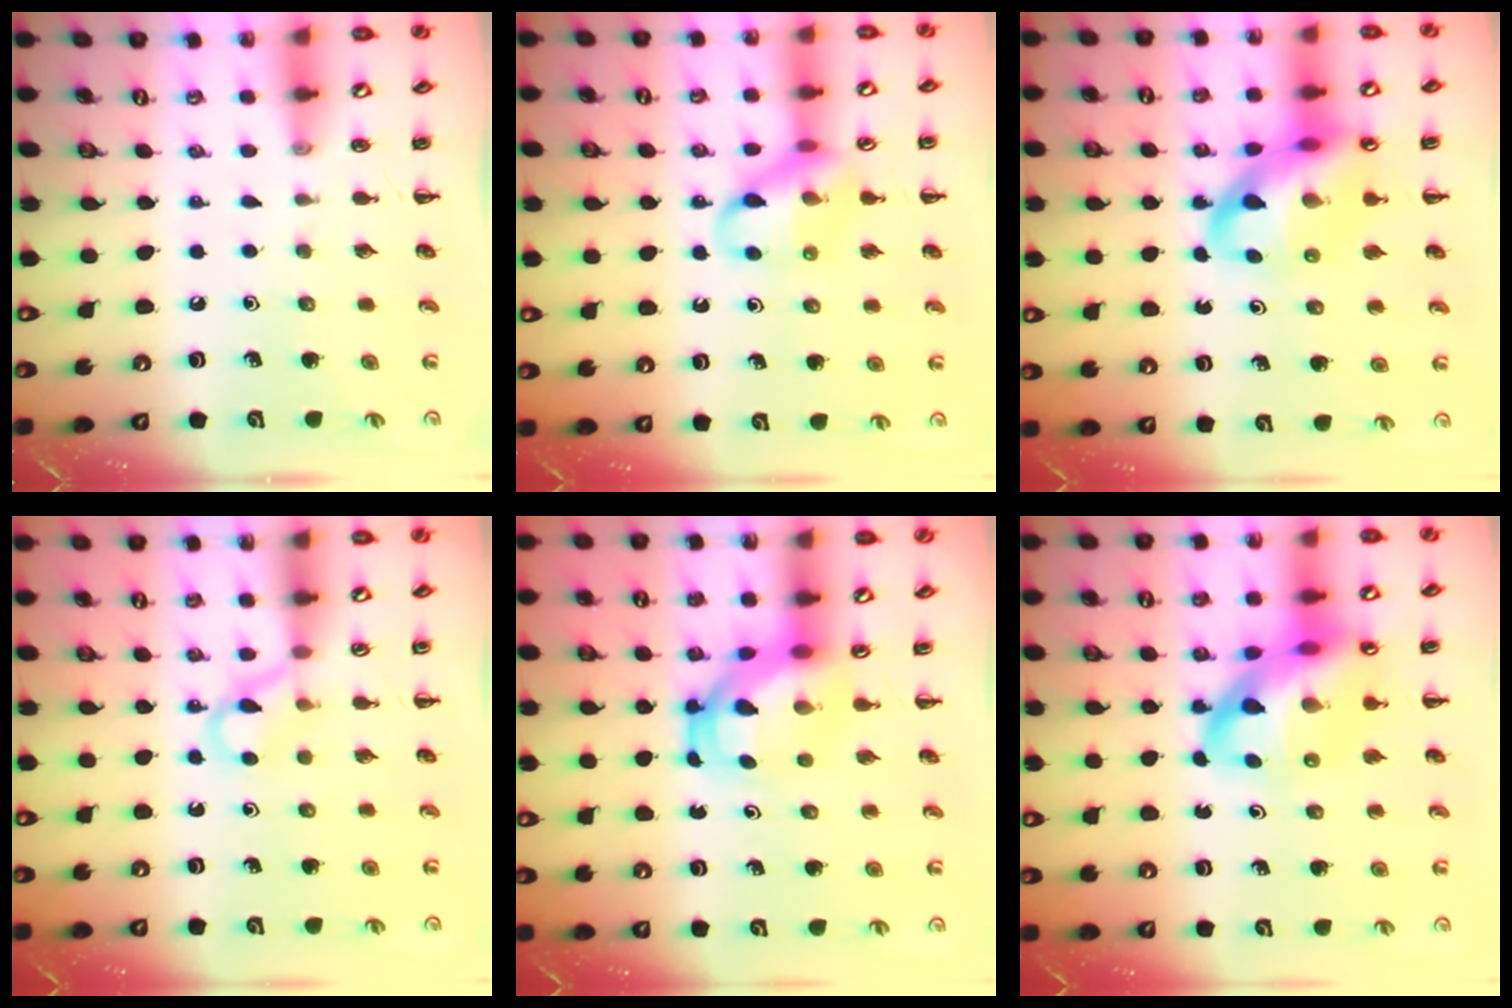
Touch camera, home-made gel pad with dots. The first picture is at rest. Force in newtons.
{"total": 13.2, "press": 13.2, "slide": 1.4}
{"total": 15.2, "press": 14.6, "slide": 3.9}
{"total": 4.4, "press": 4.2, "slide": 1.3}
{"total": 5.8, "press": 5.7, "slide": 1.1}
{"total": 16.9, "press": 16.3, "slide": 4.2}